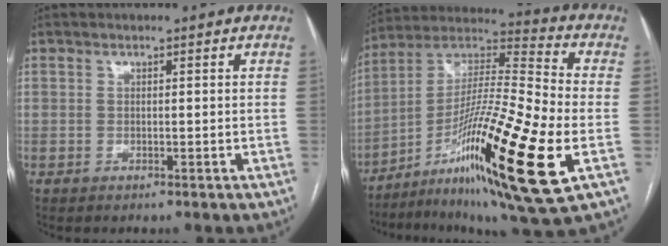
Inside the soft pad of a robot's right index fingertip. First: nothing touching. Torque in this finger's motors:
{"motor_torque": [1.71, -0.43, 0.54, 0.21]}